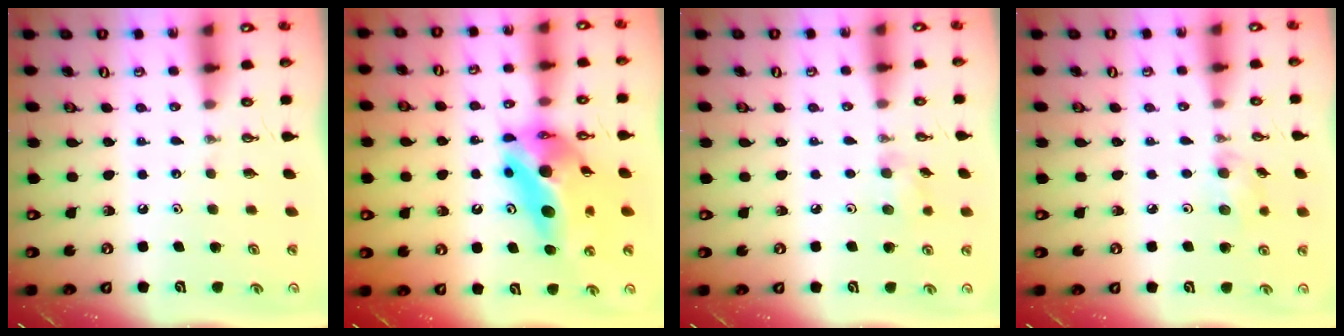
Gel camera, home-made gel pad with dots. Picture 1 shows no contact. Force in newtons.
{"total": 17.4, "press": 15.7, "slide": 7.4}
{"total": 6.3, "press": 6.2, "slide": 1.3}
{"total": 6.9, "press": 5.4, "slide": 4.3}